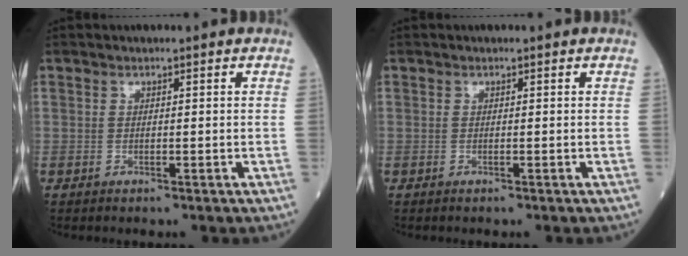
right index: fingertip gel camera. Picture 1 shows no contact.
{"total": 0.0}